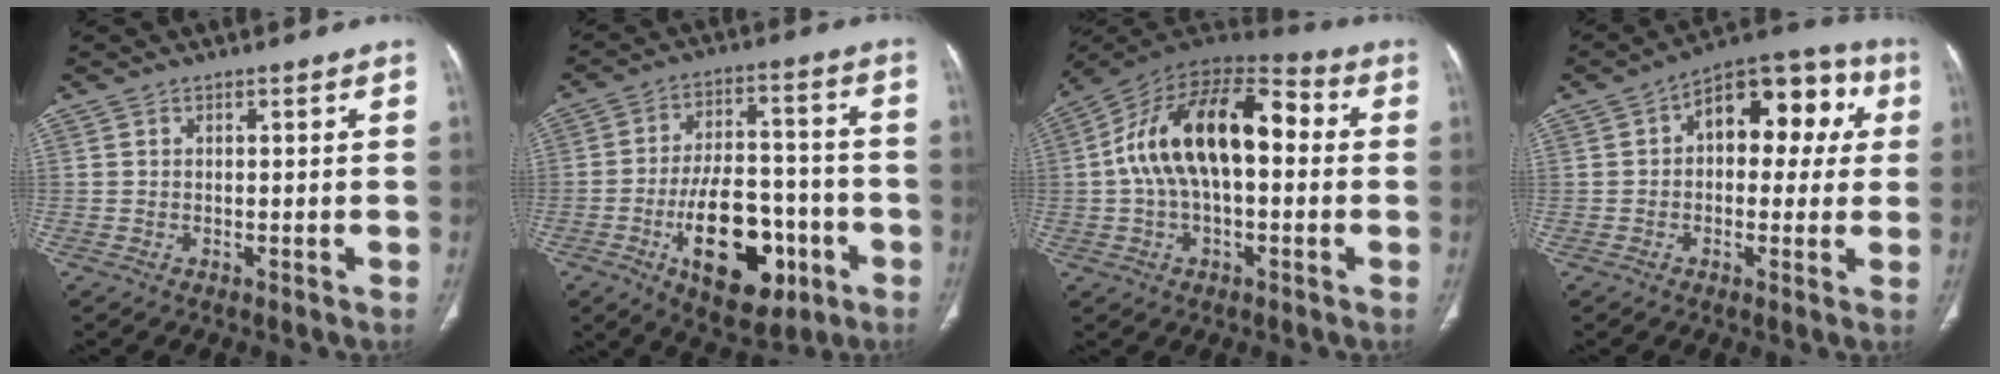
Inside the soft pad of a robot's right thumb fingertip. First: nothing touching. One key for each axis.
{"total": 18.5, "fx": -7.0, "fy": 9.9, "fz": 14.0, "tx": -0.186, "ty": 0.035, "tz": -0.099}
{"total": 20.2, "fx": 1.5, "fy": 10.8, "fz": 17.0, "tx": -0.288, "ty": 0.047, "tz": 0.015}
{"total": 14.9, "fx": 3.1, "fy": 8.9, "fz": 11.6, "tx": -0.106, "ty": 0.038, "tz": 0.036}